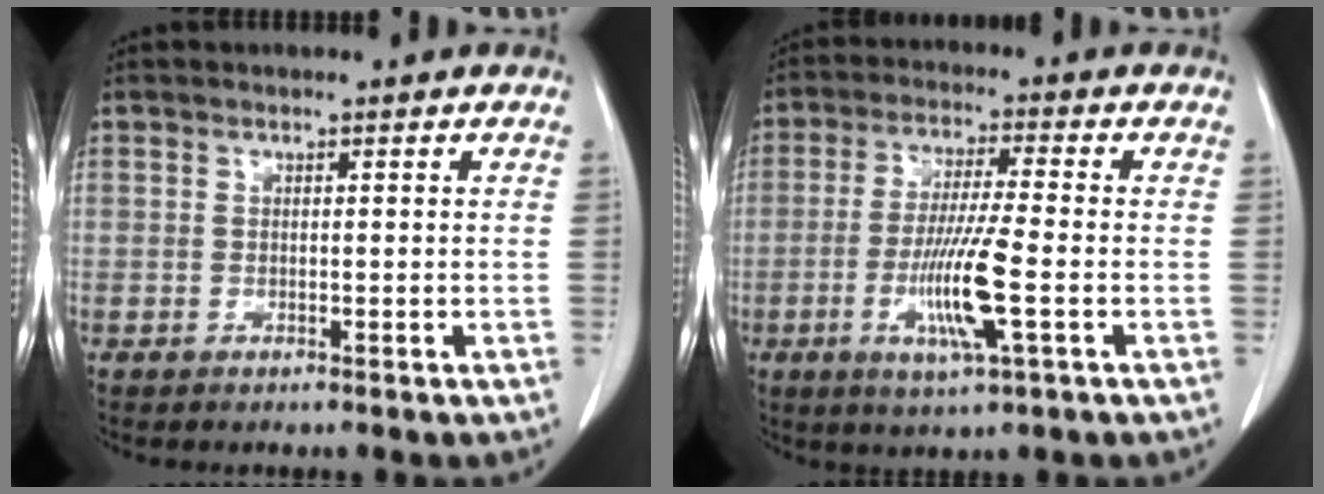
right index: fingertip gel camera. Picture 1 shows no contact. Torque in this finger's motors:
{"motor_torque": [1.99, -0.15, 0.85, 0.18]}